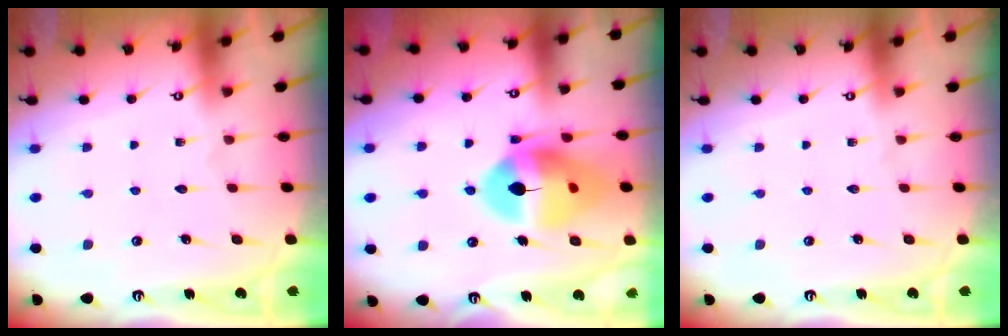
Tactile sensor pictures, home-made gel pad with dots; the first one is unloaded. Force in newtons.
{"total": 15.8, "press": 15.7, "slide": 1.7}
{"total": 0.0}